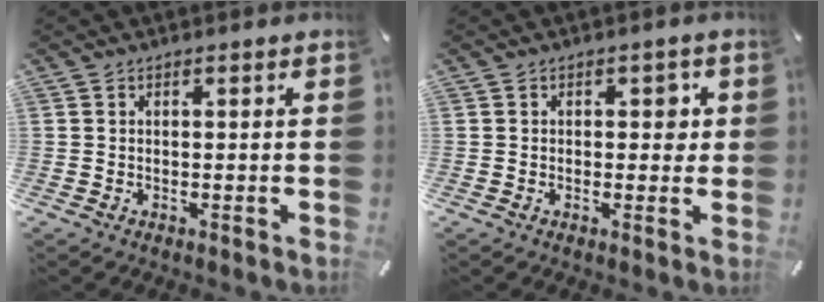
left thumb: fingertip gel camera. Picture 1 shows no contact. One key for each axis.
{"total": 2.7, "fx": 0.4, "fy": 1.8, "fz": 2.0, "tx": -0.008, "ty": -0.003, "tz": -0.003}